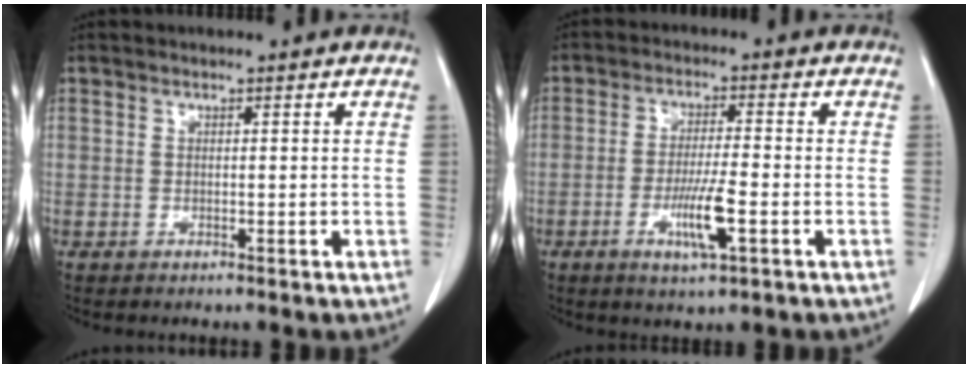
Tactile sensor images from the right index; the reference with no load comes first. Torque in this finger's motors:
{"motor_torque": [1.20, -0.13, 0.60, 0.08]}